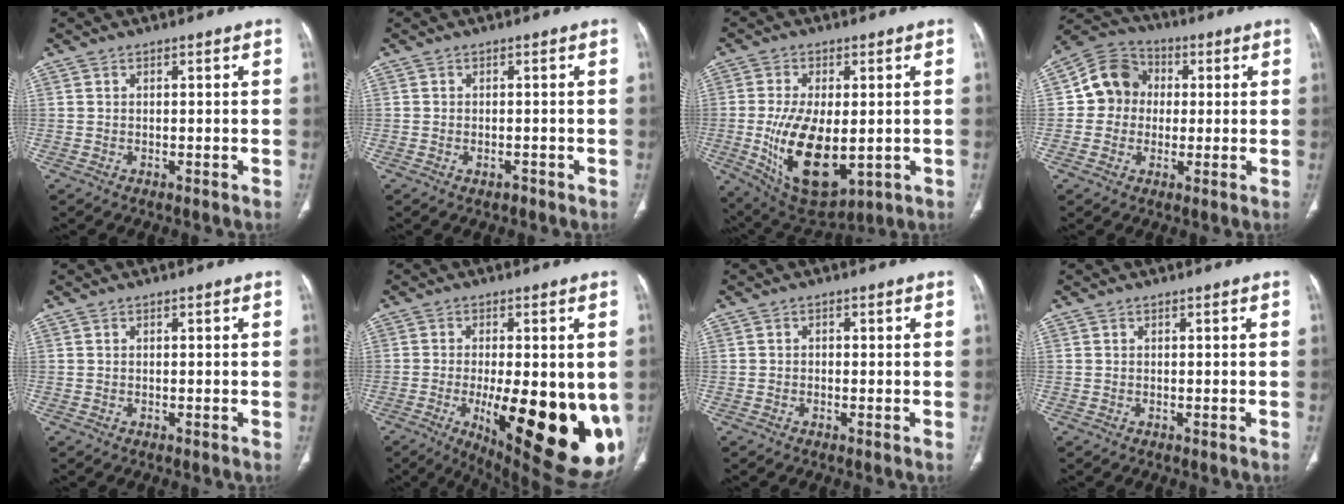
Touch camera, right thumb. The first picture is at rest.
{"total": 1.0, "force": [-0.6, 0.6, 0.5], "torque": [-0.008, 0.006, -0.005]}
{"total": 16.3, "force": [-2.1, 8.4, 13.9], "torque": [-0.240, -0.021, -0.011]}
{"total": 9.8, "force": [0.8, 9.0, 4.0], "torque": [-0.042, 0.020, 0.002]}
{"total": 0.0}
{"total": 24.4, "force": [-5.1, 8.5, 22.3], "torque": [-0.258, -0.036, -0.045]}
{"total": 0.6, "force": [-0.1, 0.5, 0.3], "torque": [0.001, 0.002, -0.008]}
{"total": 0.0}